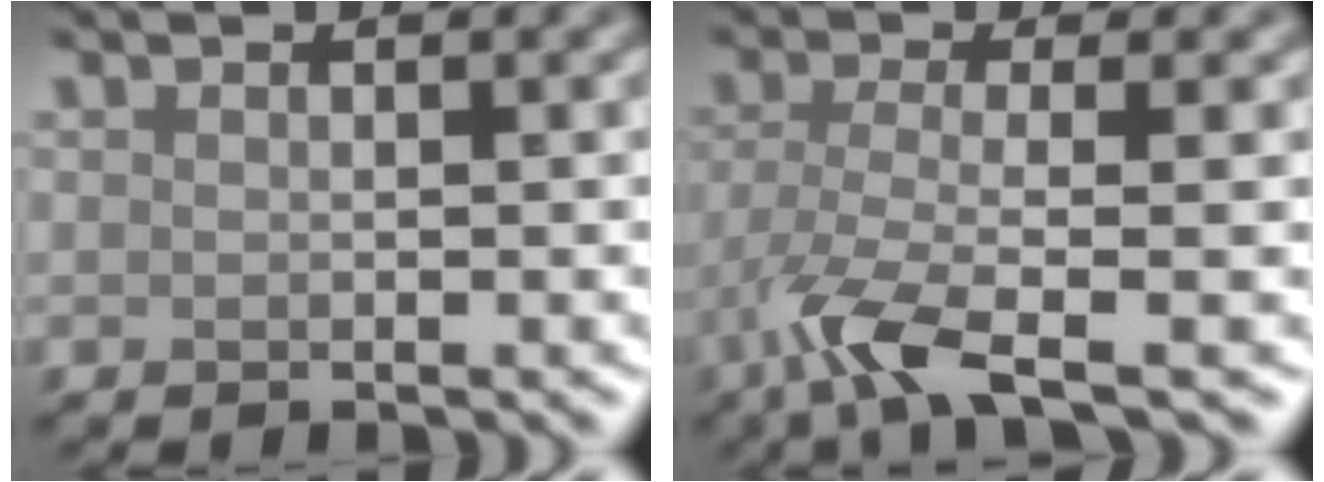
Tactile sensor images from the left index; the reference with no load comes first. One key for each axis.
{"total": 5.1, "fx": -2.7, "fy": 1.1, "fz": 4.2, "tx": -0.089, "ty": -0.013, "tz": -0.063}